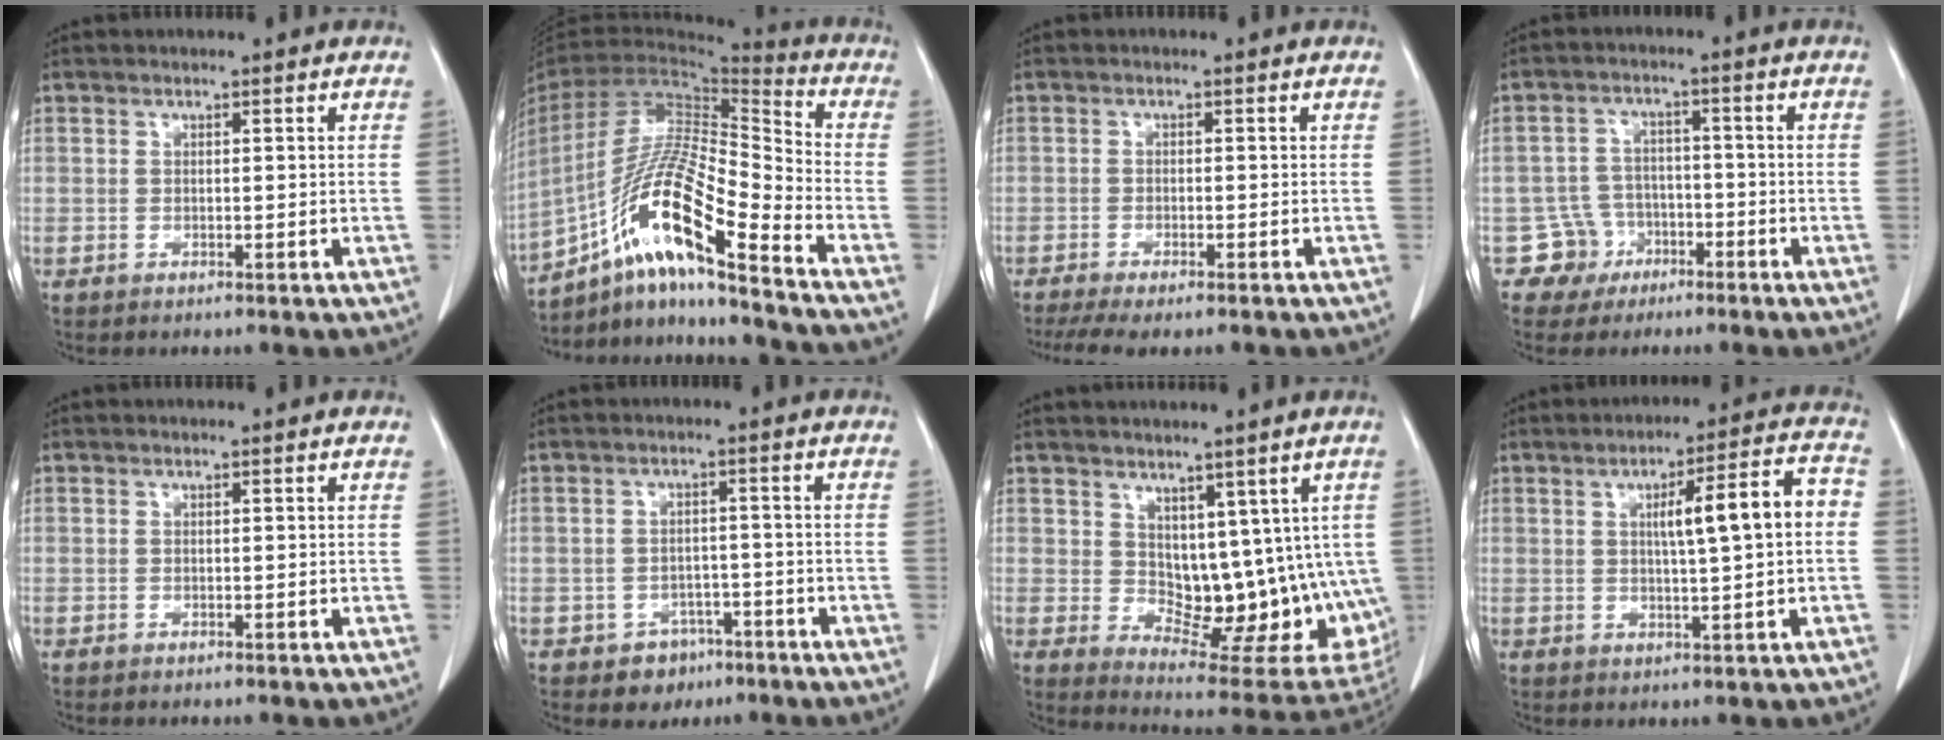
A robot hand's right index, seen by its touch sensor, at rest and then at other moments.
{"total": 18.1, "force": [-11.6, 1.1, 13.8], "torque": [-0.285, -0.005, -0.214]}
{"total": 6.5, "force": [-4.9, 1.3, 3.9], "torque": [-0.063, -0.011, -0.079]}
{"total": 5.2, "force": [-2.6, 4.6, -0.5], "torque": [0.016, 0.016, -0.043]}
{"total": 0.0}
{"total": 4.3, "force": [-2.4, 3.4, 0.7], "torque": [-0.004, 0.015, -0.026]}
{"total": 13.6, "force": [2.7, 7.6, 10.9], "torque": [-0.131, -0.010, 0.064]}
{"total": 9.9, "force": [0.9, 1.0, 9.8], "torque": [-0.142, 0.026, 0.014]}